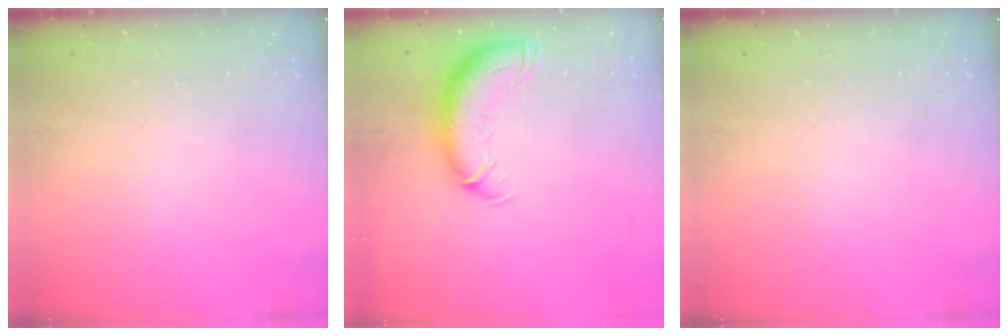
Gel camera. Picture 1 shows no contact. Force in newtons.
{"total": 13.1, "press": 12.7, "slide": 3.3}
{"total": 0.0}